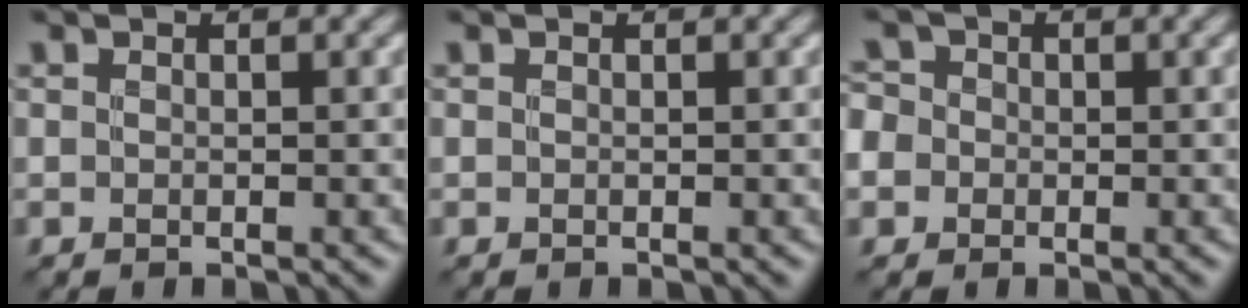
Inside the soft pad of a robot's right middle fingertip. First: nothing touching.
{"total": 0.0}
{"total": 5.2, "force": [-0.6, 4.7, 2.0], "torque": [-0.045, 0.020, -0.045]}